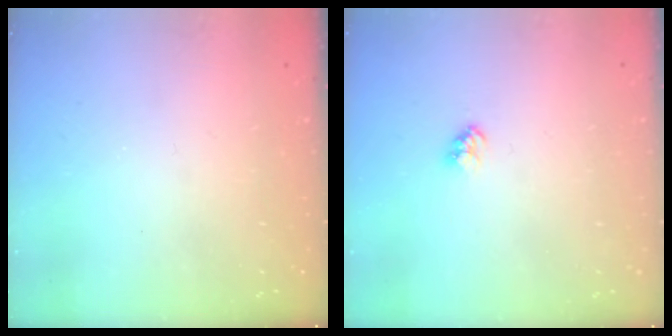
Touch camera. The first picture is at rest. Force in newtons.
{"total": 2.5, "press": 2.4, "slide": 0.4}